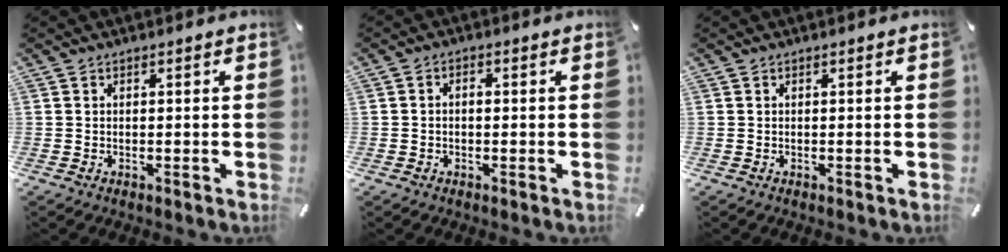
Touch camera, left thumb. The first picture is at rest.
{"total": 1.5, "force": [-0.4, 1.0, 1.1], "torque": [-0.020, 0.004, -0.008]}
{"total": 0.0}